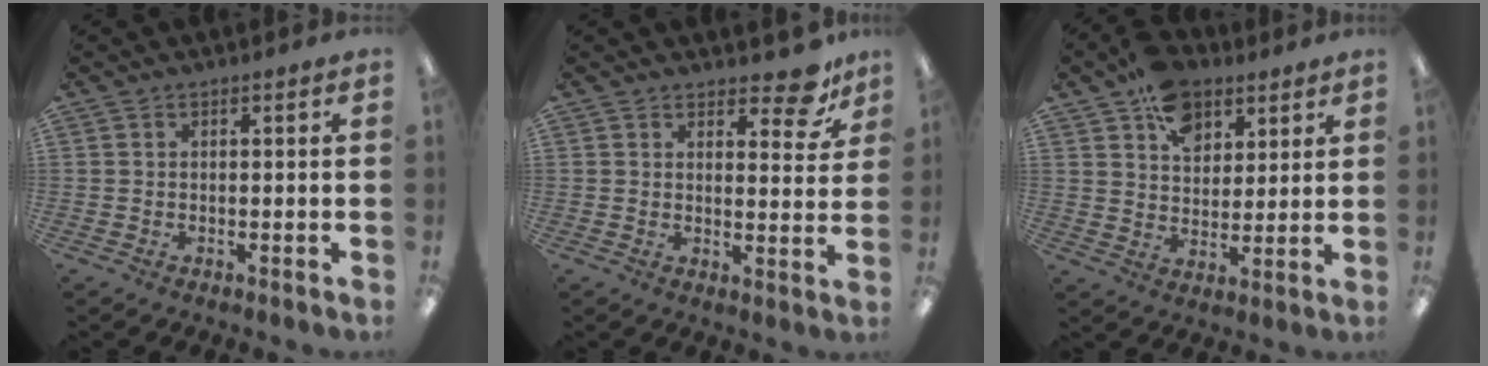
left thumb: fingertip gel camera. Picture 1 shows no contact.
{"total": 8.0, "force": [6.2, 3.2, 4.0], "torque": [-0.039, -0.037, 0.104]}
{"total": 11.3, "force": [6.8, 7.6, 4.8], "torque": [-0.065, -0.033, 0.124]}